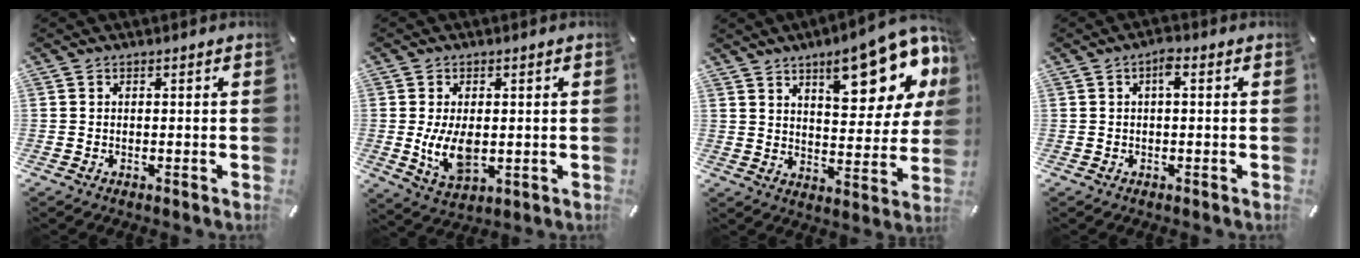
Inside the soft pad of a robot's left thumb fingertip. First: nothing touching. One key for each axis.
{"total": 8.4, "fx": -0.3, "fy": 5.0, "fz": 6.8, "tx": -0.141, "ty": -0.010, "tz": -0.009}
{"total": 18.9, "fx": 11.1, "fy": 7.3, "fz": 13.4, "tx": -0.166, "ty": -0.072, "tz": 0.174}
{"total": 2.7, "fx": 0.4, "fy": 0.9, "fz": 2.5, "tx": -0.051, "ty": 0.010, "tz": 0.004}